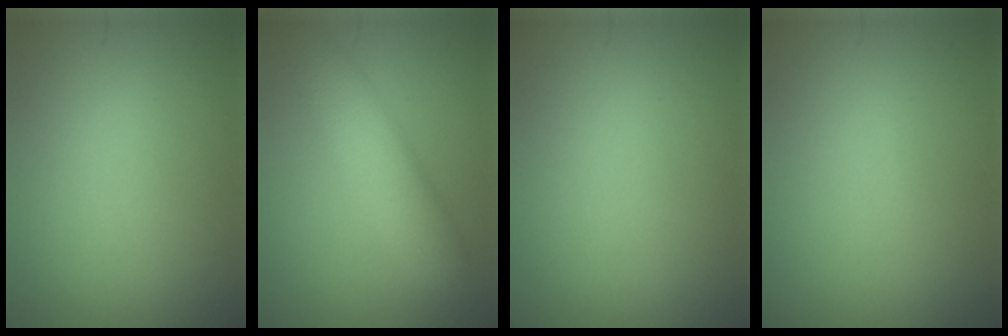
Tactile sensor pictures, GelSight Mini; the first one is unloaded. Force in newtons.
{"total": 4.9, "press": 4.9, "slide": 0.1}
{"total": 0.0}
{"total": 0.0}